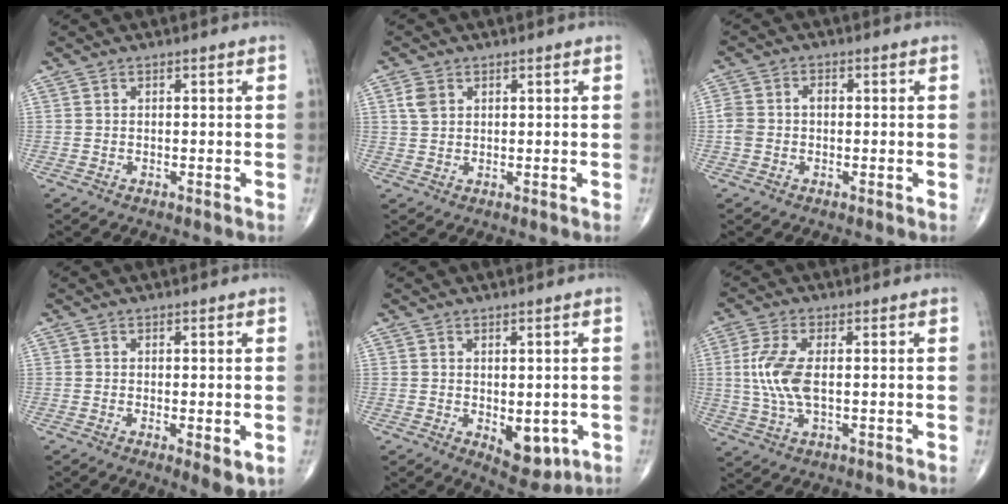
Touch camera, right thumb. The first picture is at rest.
{"total": 3.0, "force": [1.2, 2.2, 1.7], "torque": [-0.031, 0.002, 0.027]}
{"total": 4.1, "force": [-0.3, 3.1, 2.6], "torque": [-0.058, 0.017, -0.008]}
{"total": 4.2, "force": [-0.8, 1.3, 3.9], "torque": [-0.057, -0.014, -0.013]}
{"total": 6.8, "force": [-1.5, 3.6, 5.5], "torque": [-0.046, -0.011, -0.006]}
{"total": 8.3, "force": [0.5, 3.7, 7.4], "torque": [-0.177, -0.002, 0.010]}